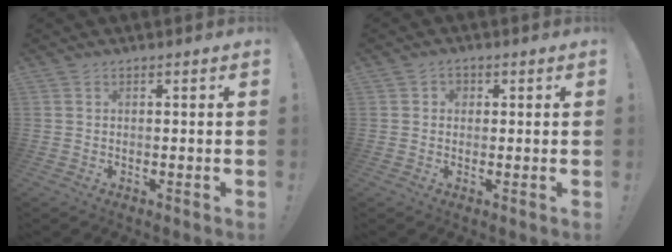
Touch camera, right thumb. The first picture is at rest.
{"total": 2.0, "force": [0.1, 1.8, 0.9], "torque": [-0.009, 0.000, 0.001]}